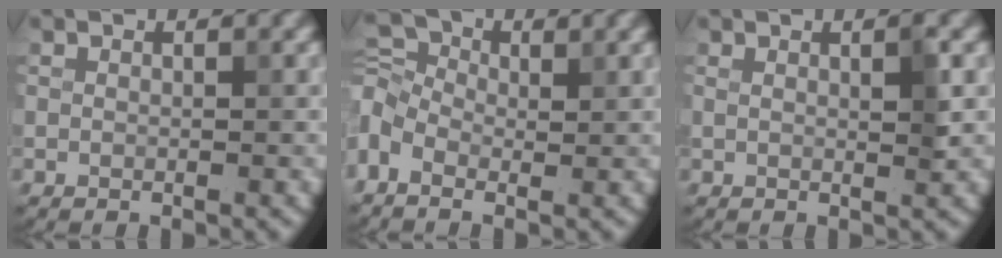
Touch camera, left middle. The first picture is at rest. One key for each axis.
{"total": 4.3, "fx": -0.8, "fy": 3.0, "fz": 3.0, "tx": -0.073, "ty": 0.015, "tz": -0.037}
{"total": 1.7, "fx": 0.6, "fy": 0.3, "fz": 1.6, "tx": -0.022, "ty": 0.000, "tz": 0.006}